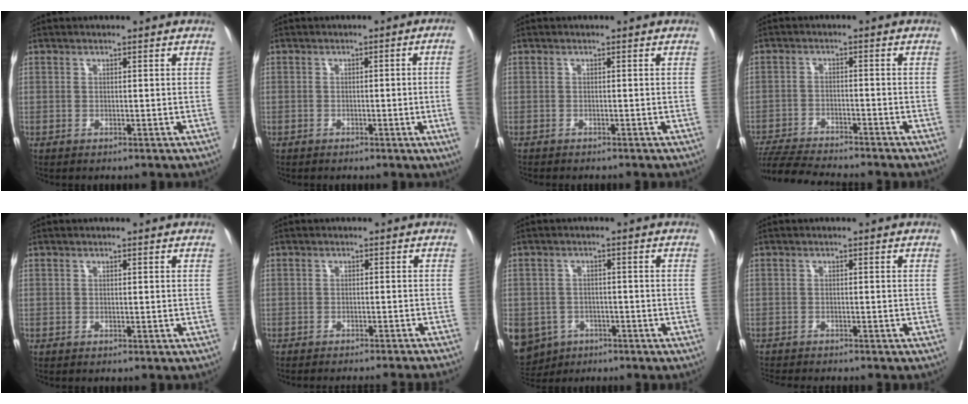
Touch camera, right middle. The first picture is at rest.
{"total": 5.1, "force": [-1.0, -1.3, 4.9], "torque": [-0.055, -0.004, -0.015]}
{"total": 3.1, "force": [-2.7, 0.6, 1.3], "torque": [-0.019, -0.005, -0.033]}
{"total": 11.0, "force": [-10.2, 0.7, 4.2], "torque": [-0.067, -0.012, -0.162]}
{"total": 0.0}
{"total": 12.2, "force": [-11.5, -1.2, 3.8], "torque": [-0.027, -0.021, -0.134]}
{"total": 11.9, "force": [-6.4, 9.4, 3.5], "torque": [-0.107, -0.004, -0.087]}
{"total": 7.3, "force": [-6.7, 1.1, 2.8], "torque": [-0.036, -0.007, -0.097]}